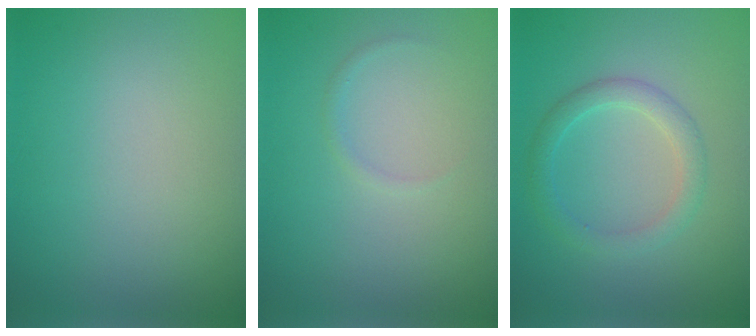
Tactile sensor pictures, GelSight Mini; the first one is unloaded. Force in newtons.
{"total": 0.7, "press": 0.7, "slide": 0.1}
{"total": 2.4, "press": 2.4, "slide": 0.2}